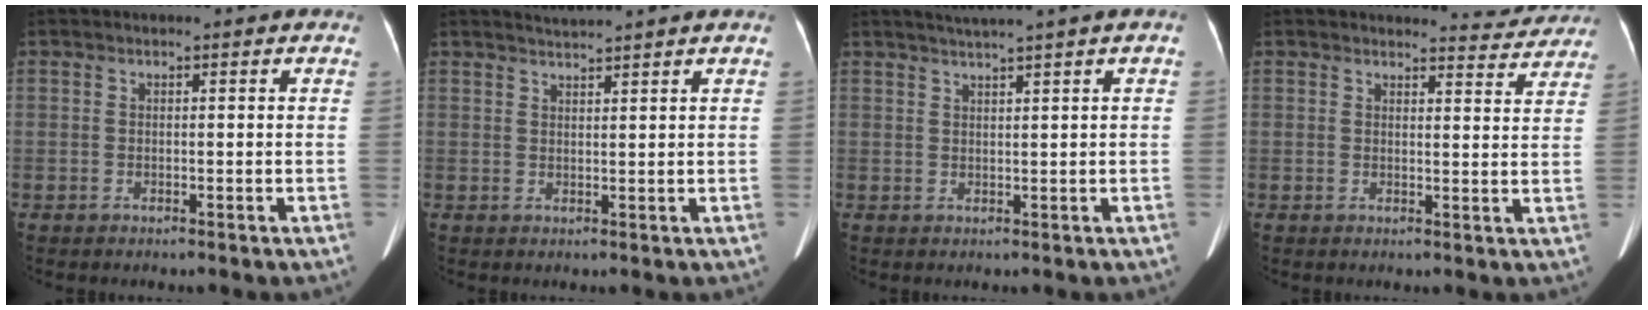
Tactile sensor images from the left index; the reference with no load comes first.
{"total": 2.2, "force": [2.0, -0.9, 0.2], "torque": [-0.004, 0.004, 0.043]}
{"total": 3.4, "force": [2.5, -1.0, 2.0], "torque": [-0.034, 0.008, 0.047]}
{"total": 4.9, "force": [4.8, 0.7, -0.5], "torque": [0.008, -0.017, 0.043]}